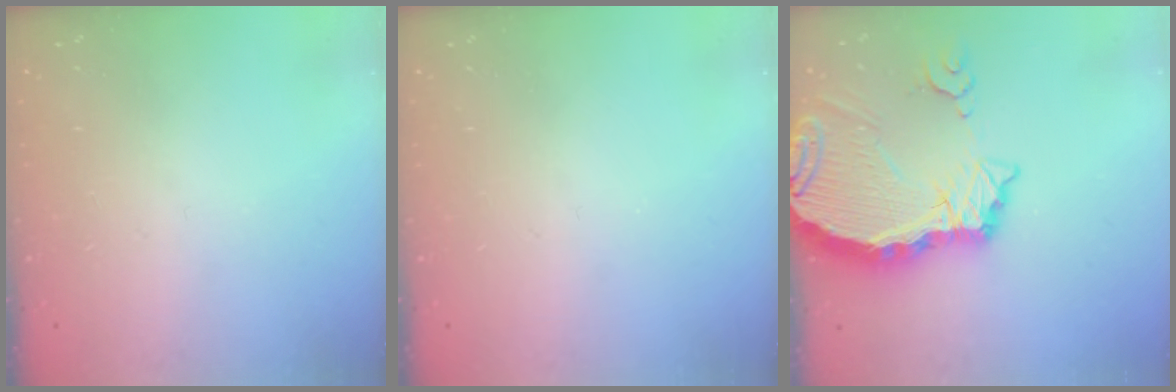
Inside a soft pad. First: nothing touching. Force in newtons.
{"total": 0.0}
{"total": 11.0, "press": 10.9, "slide": 1.2}